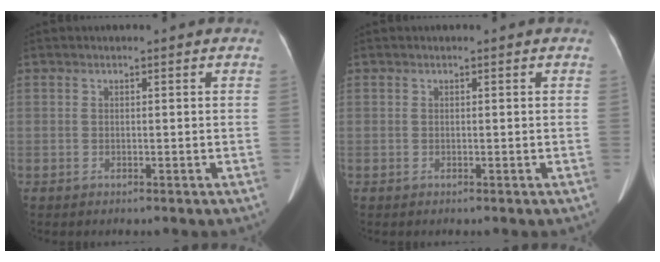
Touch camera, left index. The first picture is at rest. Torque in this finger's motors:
{"motor_torque": [-0.01, 0.02, 0.00, 0.00]}